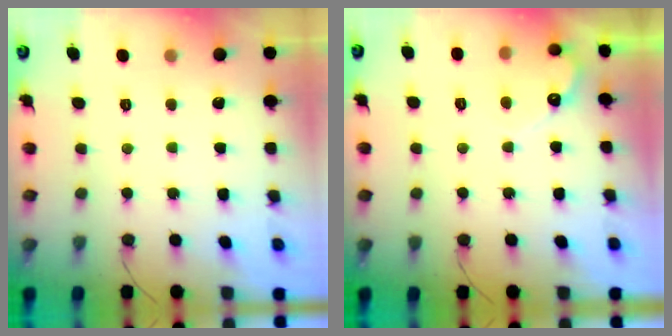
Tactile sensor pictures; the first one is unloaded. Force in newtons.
{"total": 4.7, "press": 4.7, "slide": 0.3}